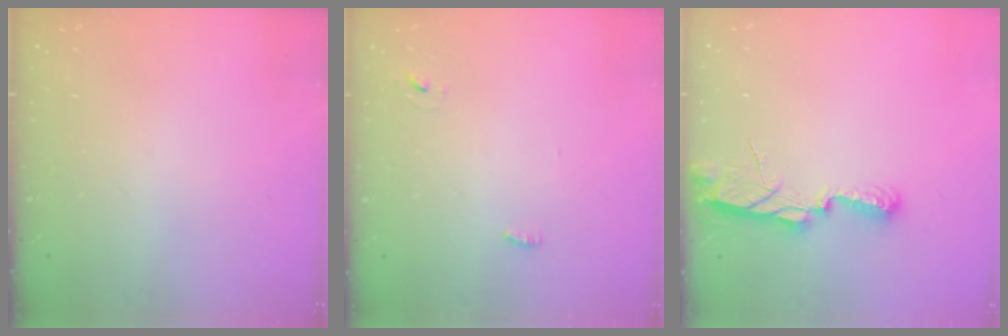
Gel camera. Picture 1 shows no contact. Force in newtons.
{"total": 3.1, "press": 2.8, "slide": 1.2}
{"total": 7.3, "press": 7.3, "slide": 0.5}